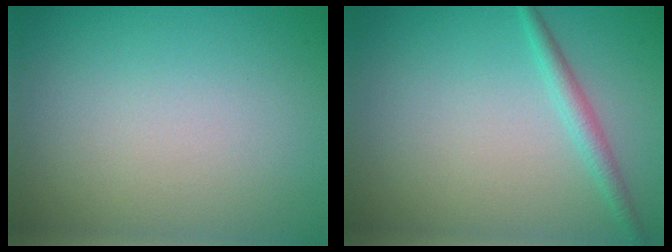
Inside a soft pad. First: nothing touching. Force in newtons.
{"total": 1.8, "press": 1.8, "slide": 0.0}